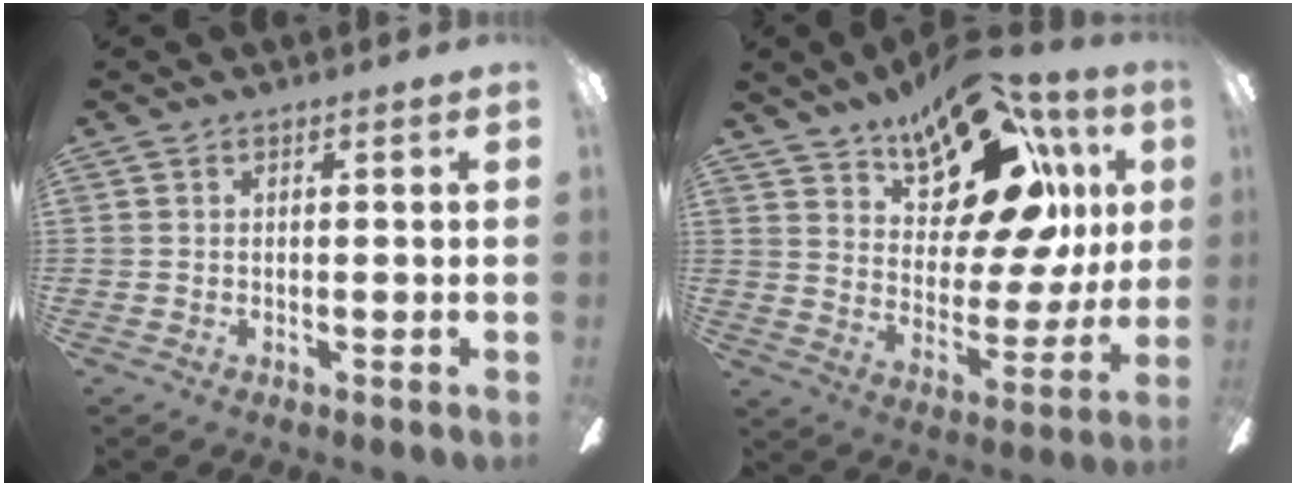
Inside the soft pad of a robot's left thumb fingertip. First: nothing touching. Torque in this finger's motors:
{"motor_torque": [0.39, 0.71, 0.12, -0.12, 0.12]}